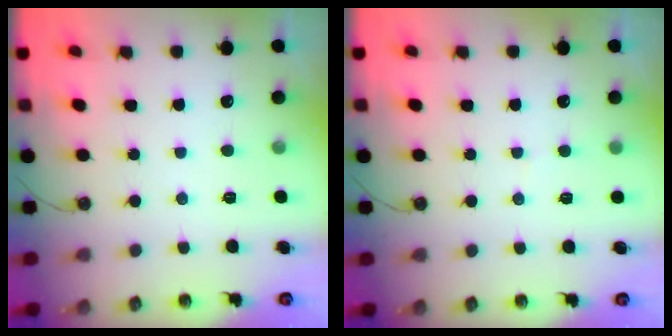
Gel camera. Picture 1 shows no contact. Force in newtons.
{"total": 2.5, "press": 2.5, "slide": 0.2}